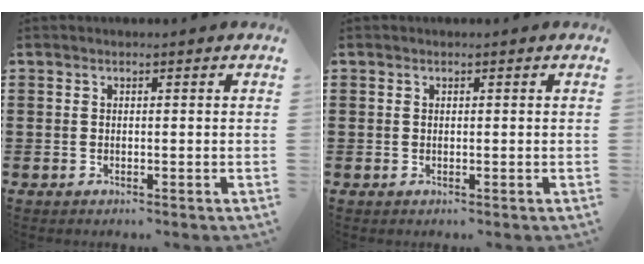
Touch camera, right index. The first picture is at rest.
{"total": 0.0}